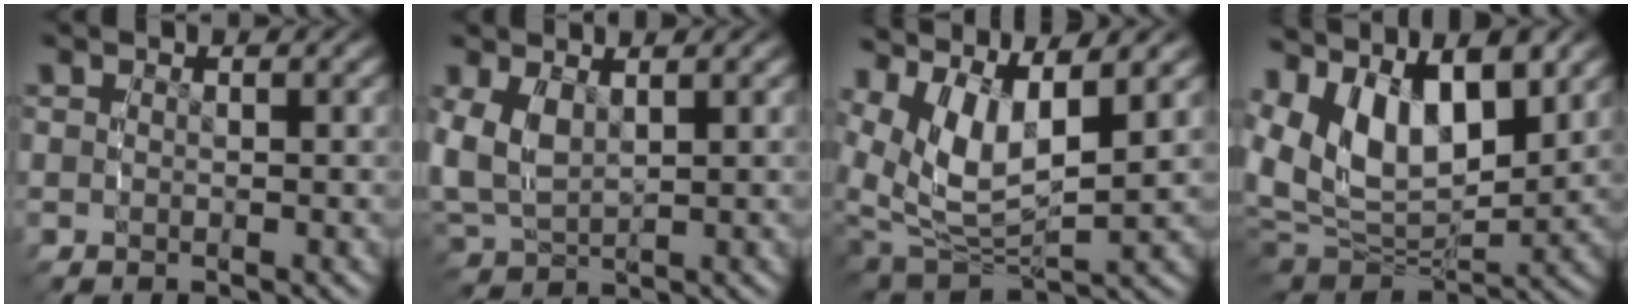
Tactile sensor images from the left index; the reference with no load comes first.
{"total": 4.4, "force": [0.5, 3.5, 2.7], "torque": [-0.087, -0.019, 0.023]}
{"total": 7.8, "force": [1.3, 5.0, 5.9], "torque": [-0.123, -0.023, 0.034]}
{"total": 10.6, "force": [1.9, 7.3, 7.5], "torque": [-0.153, -0.012, 0.038]}